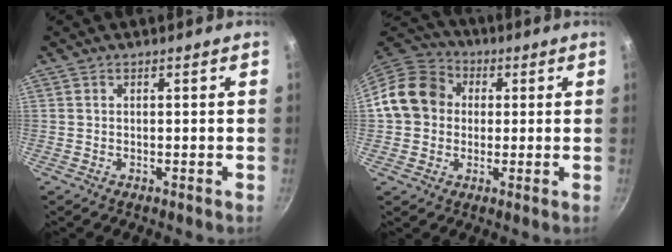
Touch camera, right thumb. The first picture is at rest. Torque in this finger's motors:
{"motor_torque": [-0.05, 0.26, 0.10, 0.01, 0.08]}